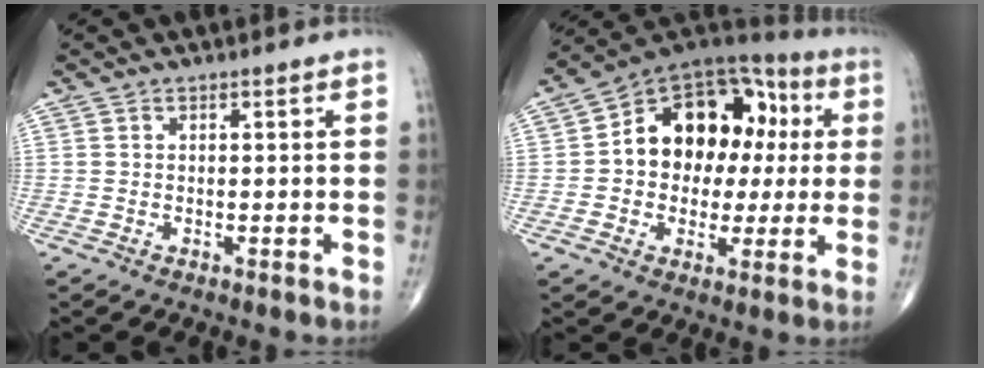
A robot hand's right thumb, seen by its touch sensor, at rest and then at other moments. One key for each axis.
{"total": 19.0, "fx": 1.8, "fy": 13.9, "fz": 12.9, "tx": -0.137, "ty": 0.042, "tz": 0.023}